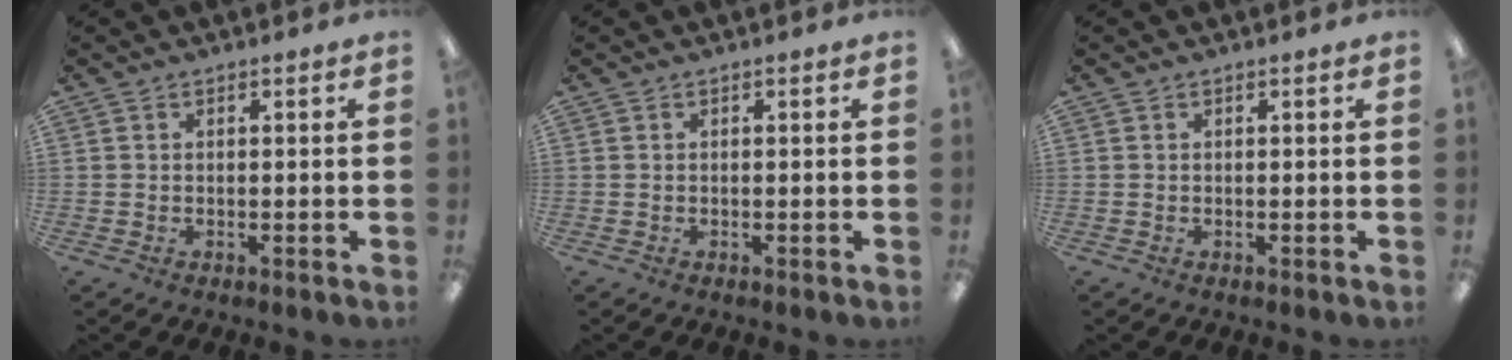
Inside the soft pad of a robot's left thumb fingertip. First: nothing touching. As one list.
[{"total": 0.0}, {"total": 0.0}]